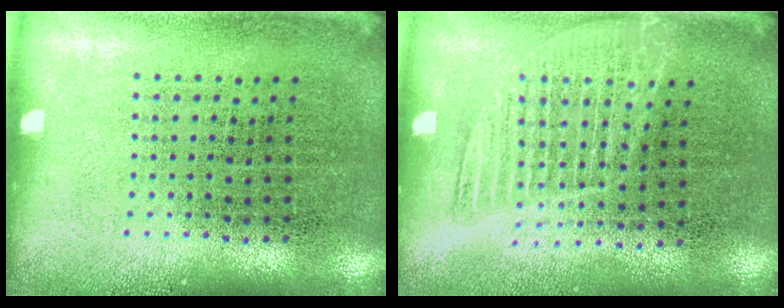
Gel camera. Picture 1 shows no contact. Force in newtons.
{"total": 1.3, "press": 1.1, "slide": 0.6}